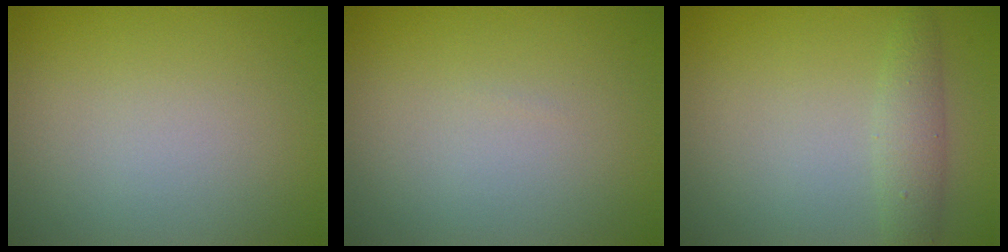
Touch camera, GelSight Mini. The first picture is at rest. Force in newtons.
{"total": 0.0}
{"total": 2.1, "press": 2.1, "slide": 0.1}